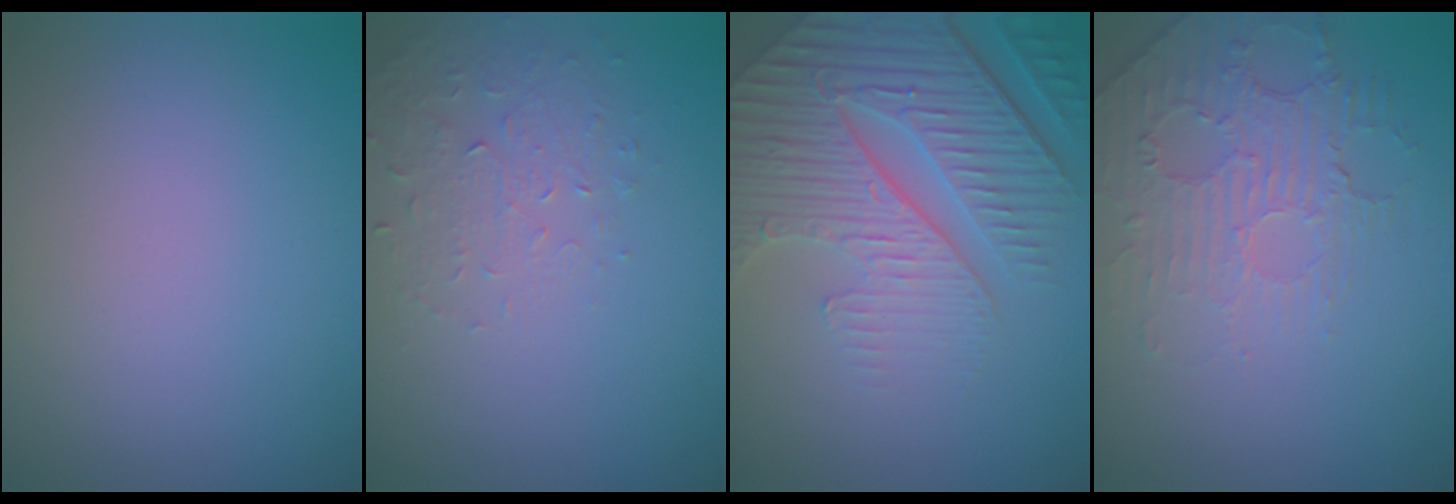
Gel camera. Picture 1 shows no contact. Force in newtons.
{"total": 1.6, "press": 0.9, "slide": 1.3}
{"total": 7.6, "press": 5.7, "slide": 5.1}
{"total": 2.3, "press": 1.5, "slide": 1.7}